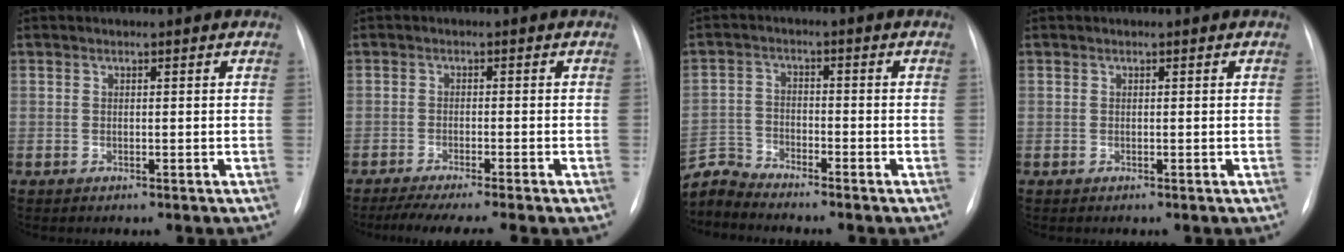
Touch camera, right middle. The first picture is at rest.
{"total": 9.0, "force": [-7.2, -0.2, 5.3], "torque": [-0.070, -0.019, -0.106]}
{"total": 5.1, "force": [-5.0, -0.5, -0.8], "torque": [0.010, -0.005, -0.097]}
{"total": 0.0}